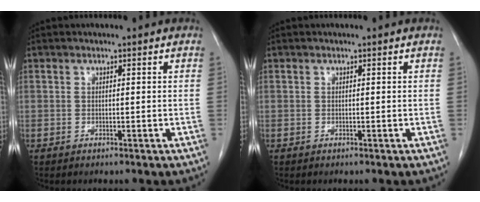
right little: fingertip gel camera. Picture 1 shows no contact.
{"total": 0.0}